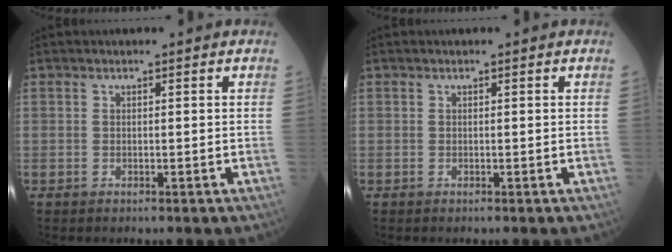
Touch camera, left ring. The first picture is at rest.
{"total": 0.0}